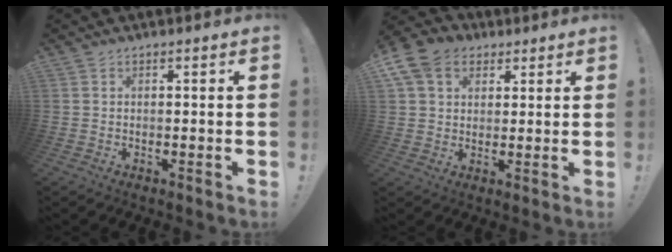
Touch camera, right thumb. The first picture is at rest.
{"total": 11.6, "force": [4.8, 8.9, 5.7], "torque": [-0.108, -0.011, 0.098]}